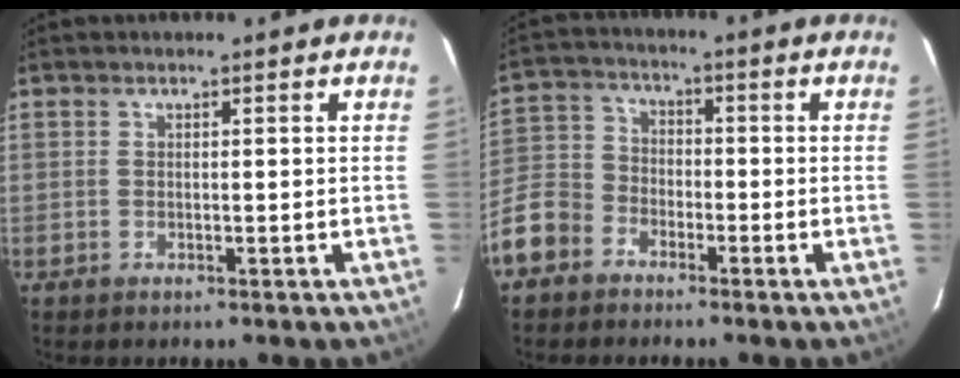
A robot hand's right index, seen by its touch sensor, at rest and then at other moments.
{"total": 11.2, "force": [-6.2, 8.5, 3.7], "torque": [-0.100, 0.030, -0.125]}